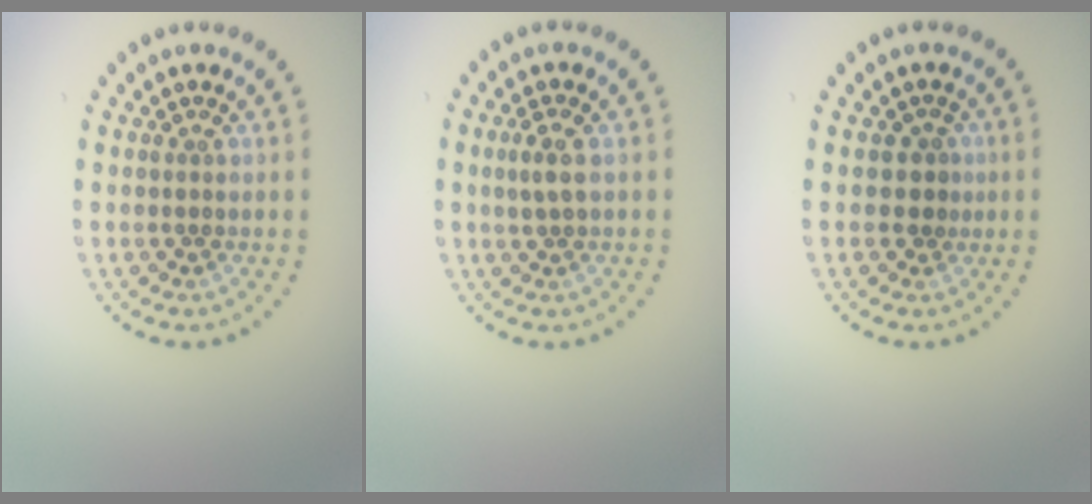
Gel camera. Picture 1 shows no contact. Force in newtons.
{"total": 1.6, "press": 1.5, "slide": 0.8}
{"total": 1.2, "press": 1.0, "slide": 0.8}